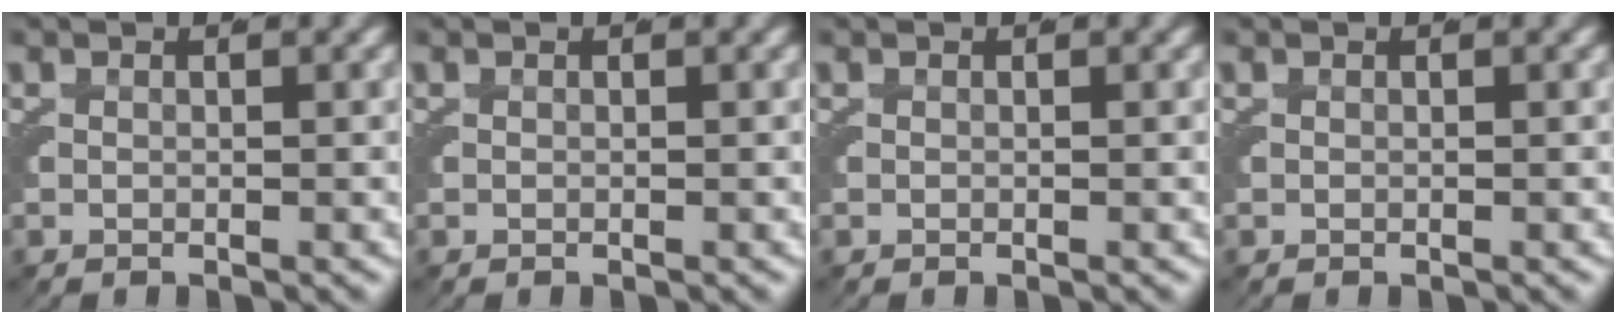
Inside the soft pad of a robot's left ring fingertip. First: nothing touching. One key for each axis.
{"total": 0.0}
{"total": 0.0}
{"total": 0.0}